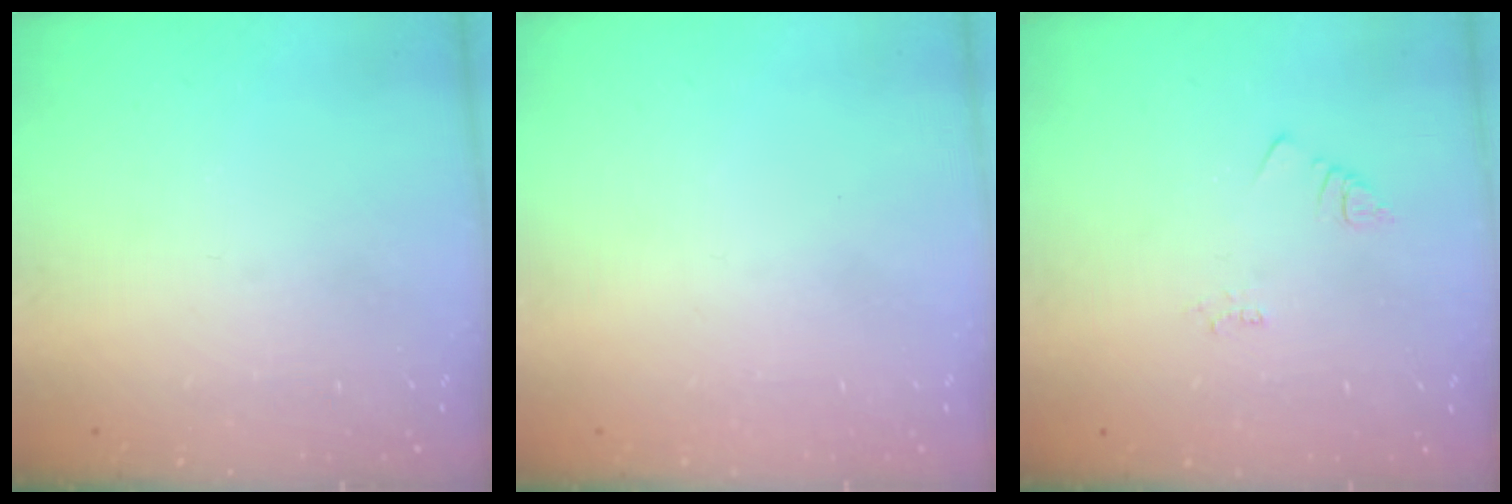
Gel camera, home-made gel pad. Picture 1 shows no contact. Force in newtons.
{"total": 1.7, "press": 1.7, "slide": 0.1}
{"total": 2.2, "press": 2.1, "slide": 0.4}